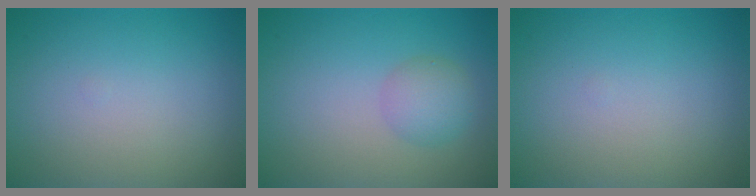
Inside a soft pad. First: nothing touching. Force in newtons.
{"total": 2.4, "press": 2.4, "slide": 0.0}
{"total": 0.0}